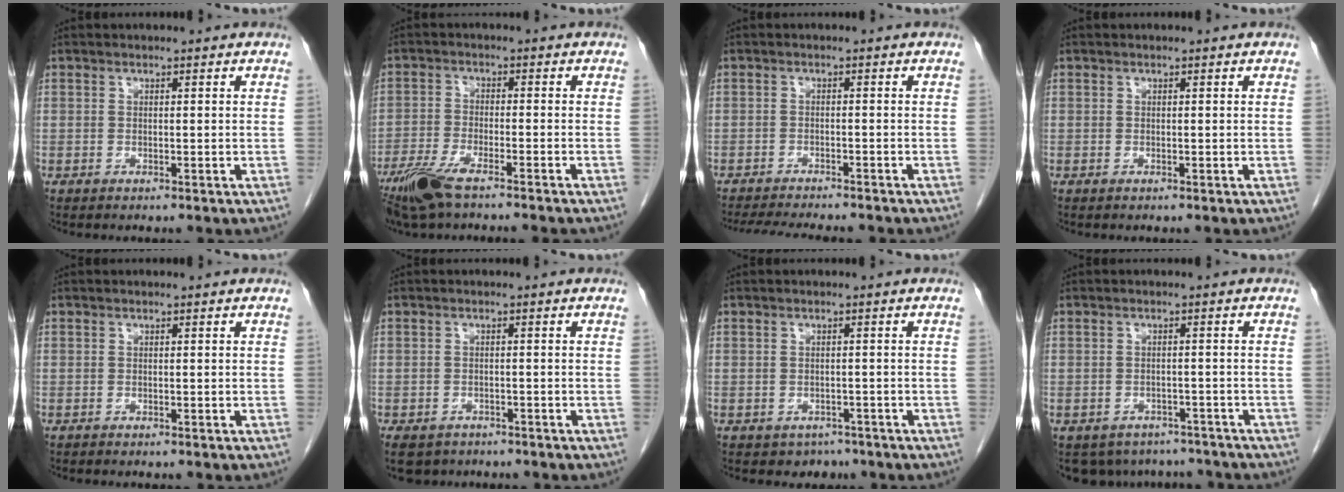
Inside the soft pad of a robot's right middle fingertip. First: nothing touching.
{"total": 8.2, "force": [-6.4, 0.8, 5.1], "torque": [-0.097, -0.019, -0.113]}
{"total": 10.6, "force": [-9.6, 1.3, 4.2], "torque": [-0.059, -0.013, -0.133]}
{"total": 0.0}
{"total": 0.0}
{"total": 6.4, "force": [-4.6, 4.1, 1.6], "torque": [-0.033, -0.005, -0.068]}
{"total": 2.6, "force": [-1.8, 1.9, 0.2], "torque": [-0.002, 0.006, -0.022]}
{"total": 8.0, "force": [-6.9, 4.1, 0.8], "torque": [-0.003, 0.009, -0.081]}